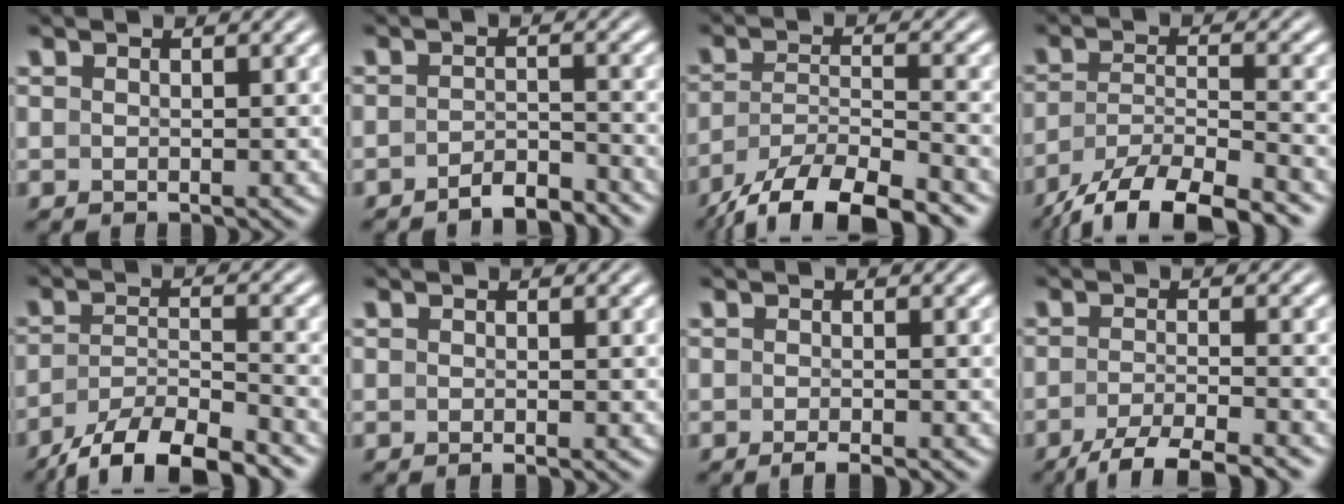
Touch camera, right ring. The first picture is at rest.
{"total": 3.7, "force": [-3.6, 0.4, 0.8], "torque": [-0.002, -0.005, -0.063]}
{"total": 8.7, "force": [-6.2, 4.0, 4.7], "torque": [-0.082, -0.024, -0.090]}
{"total": 8.7, "force": [-6.1, 4.2, 4.6], "torque": [-0.083, -0.023, -0.089]}
{"total": 7.9, "force": [-6.1, 3.4, 3.8], "torque": [-0.060, -0.021, -0.091]}
{"total": 0.6, "force": [-0.5, -0.1, 0.2], "torque": [-0.001, 0.001, -0.010]}
{"total": 1.4, "force": [-1.2, -0.1, 0.5], "torque": [-0.010, -0.001, -0.022]}
{"total": 6.1, "force": [-4.9, 1.5, 3.3], "torque": [-0.048, -0.016, -0.071]}